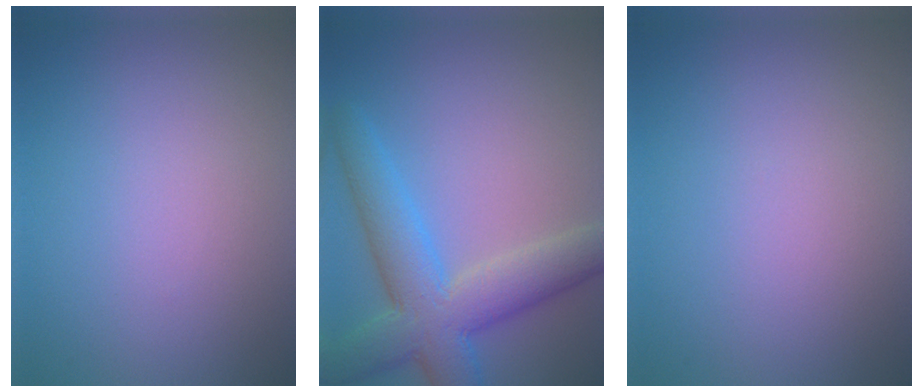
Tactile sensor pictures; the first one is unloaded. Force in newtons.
{"total": 7.6, "press": 7.6, "slide": 0.3}
{"total": 0.0}